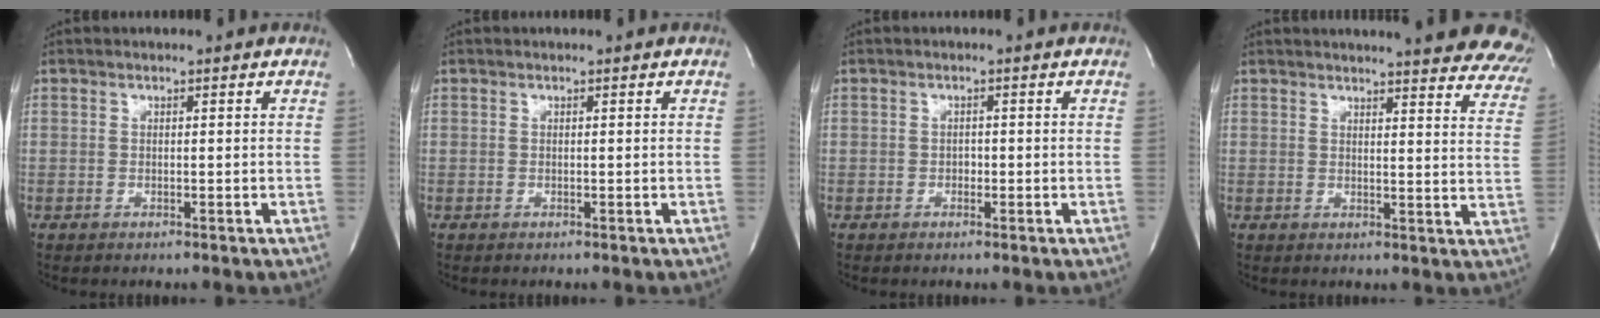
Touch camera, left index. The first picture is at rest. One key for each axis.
{"total": 0.0}
{"total": 0.8, "fx": -0.3, "fy": 0.6, "fz": 0.4, "tx": -0.004, "ty": 0.004, "tz": -0.006}
{"total": 23.3, "fx": 21.2, "fy": 3.7, "fz": 8.7, "tx": -0.109, "ty": -0.077, "tz": 0.222}